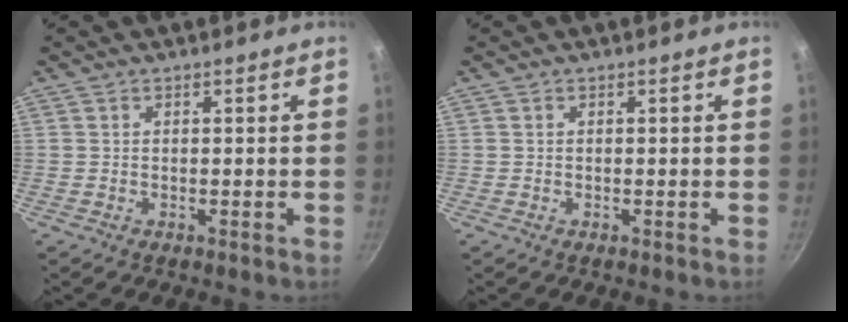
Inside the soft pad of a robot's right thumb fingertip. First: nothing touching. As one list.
[{"total": 0.0}]